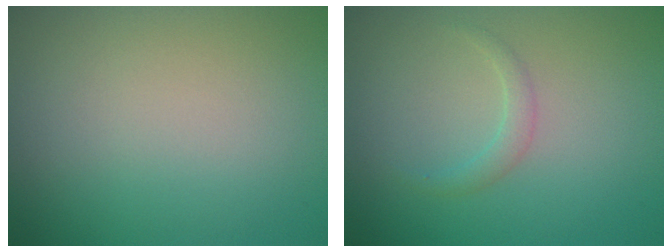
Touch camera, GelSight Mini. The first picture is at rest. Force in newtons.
{"total": 1.1, "press": 1.1, "slide": 0.2}